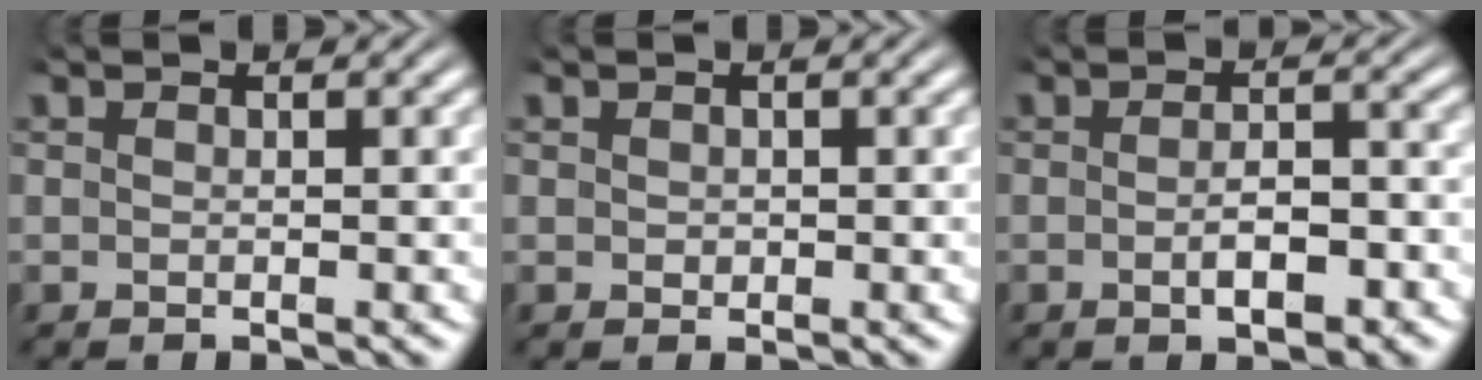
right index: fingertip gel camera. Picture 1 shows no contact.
{"total": 0.0}
{"total": 3.3, "force": [-1.7, 1.2, 2.6], "torque": [-0.033, -0.003, -0.029]}